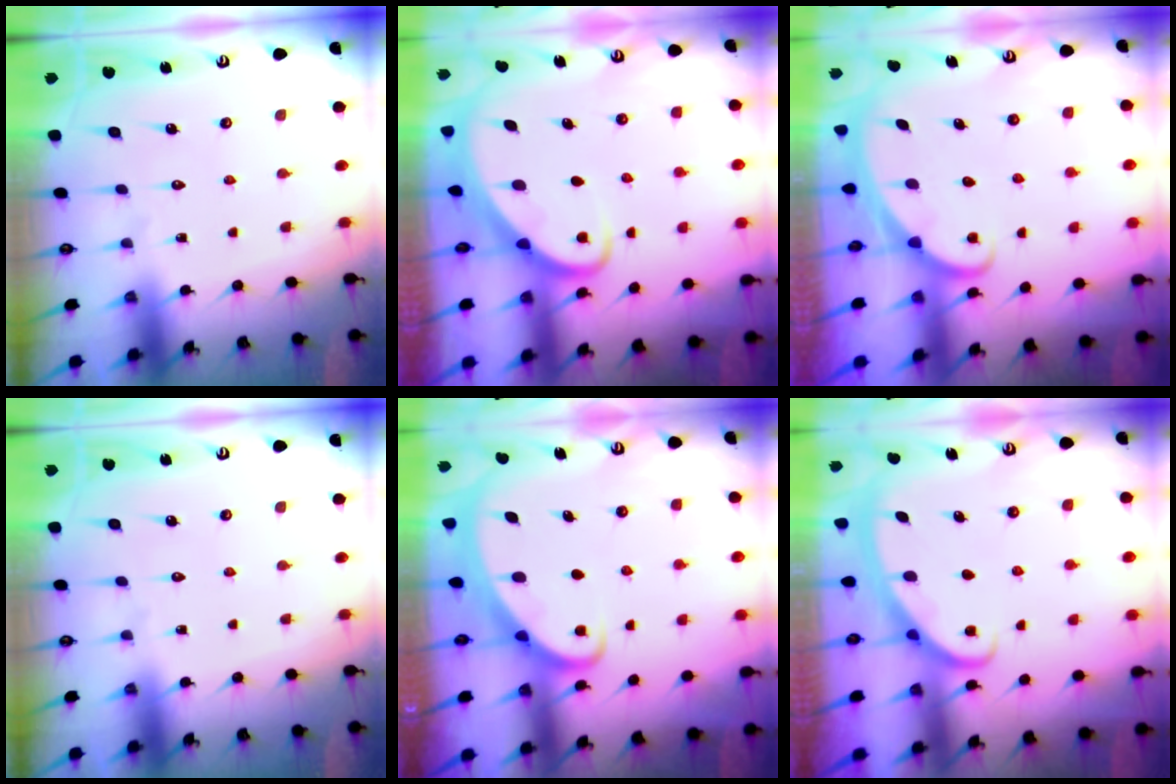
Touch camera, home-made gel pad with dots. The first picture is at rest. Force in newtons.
{"total": 3.1, "press": 3.1, "slide": 0.2}
{"total": 1.7, "press": 1.7, "slide": 0.1}
{"total": 0.0}
{"total": 2.6, "press": 2.5, "slide": 0.4}
{"total": 3.0, "press": 2.9, "slide": 0.4}